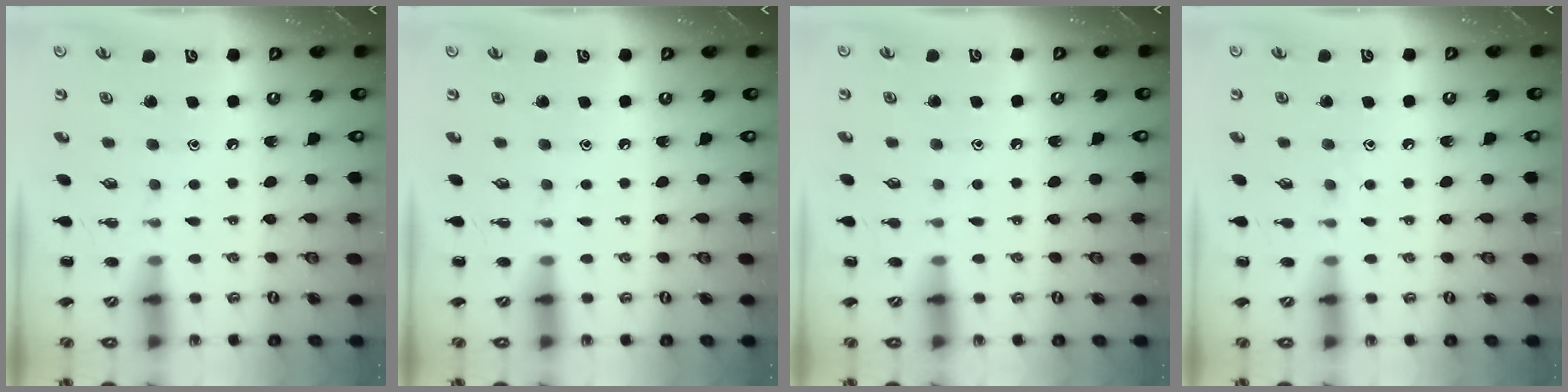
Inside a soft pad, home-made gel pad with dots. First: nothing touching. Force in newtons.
{"total": 0.0}
{"total": 3.8, "press": 3.5, "slide": 1.3}
{"total": 4.0, "press": 3.9, "slide": 0.9}